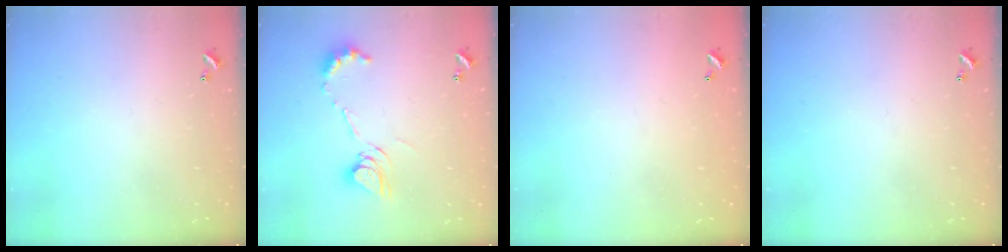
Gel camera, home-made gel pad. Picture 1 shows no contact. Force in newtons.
{"total": 12.5, "press": 12.4, "slide": 1.7}
{"total": 2.9, "press": 2.9, "slide": 0.1}
{"total": 0.0}